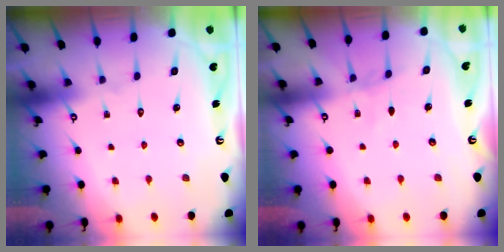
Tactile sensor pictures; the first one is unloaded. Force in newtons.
{"total": 3.8, "press": 3.8, "slide": 0.5}